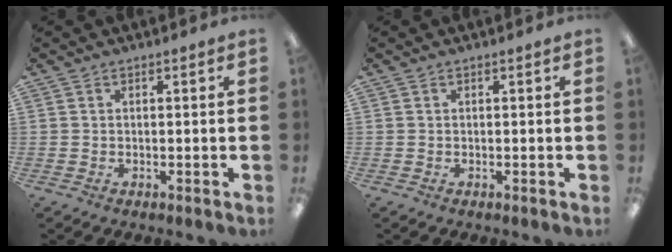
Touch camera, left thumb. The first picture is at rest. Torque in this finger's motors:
{"motor_torque": [0.00, 0.00, 0.12, -0.12, 0.00]}